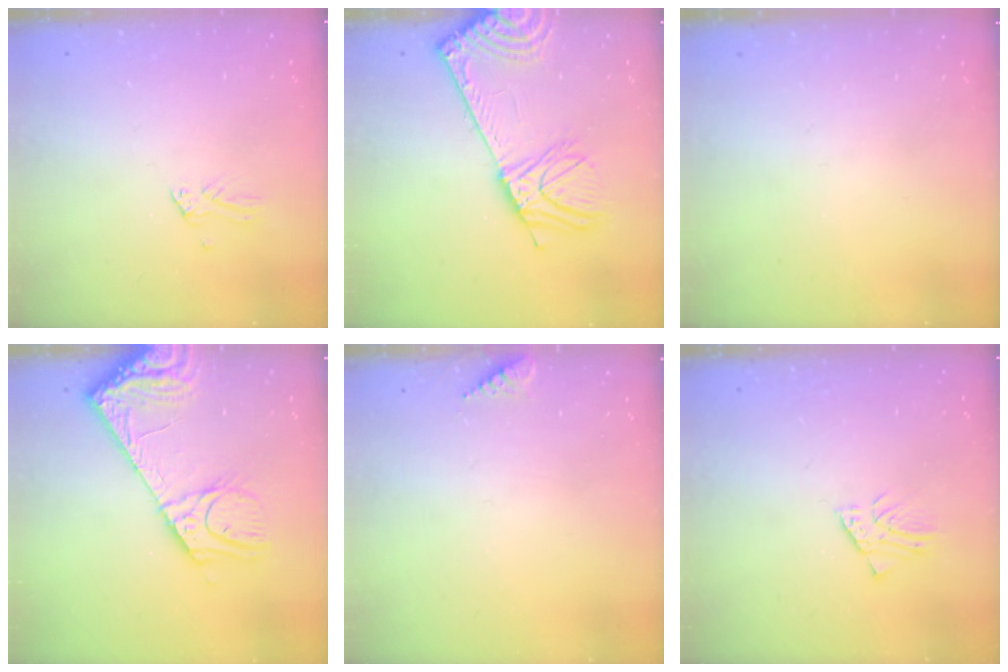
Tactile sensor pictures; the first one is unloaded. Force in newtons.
{"total": 18.3, "press": 17.8, "slide": 4.3}
{"total": 0.0}
{"total": 14.8, "press": 14.5, "slide": 3.1}
{"total": 3.8, "press": 3.8, "slide": 0.4}
{"total": 2.1, "press": 2.1, "slide": 0.2}